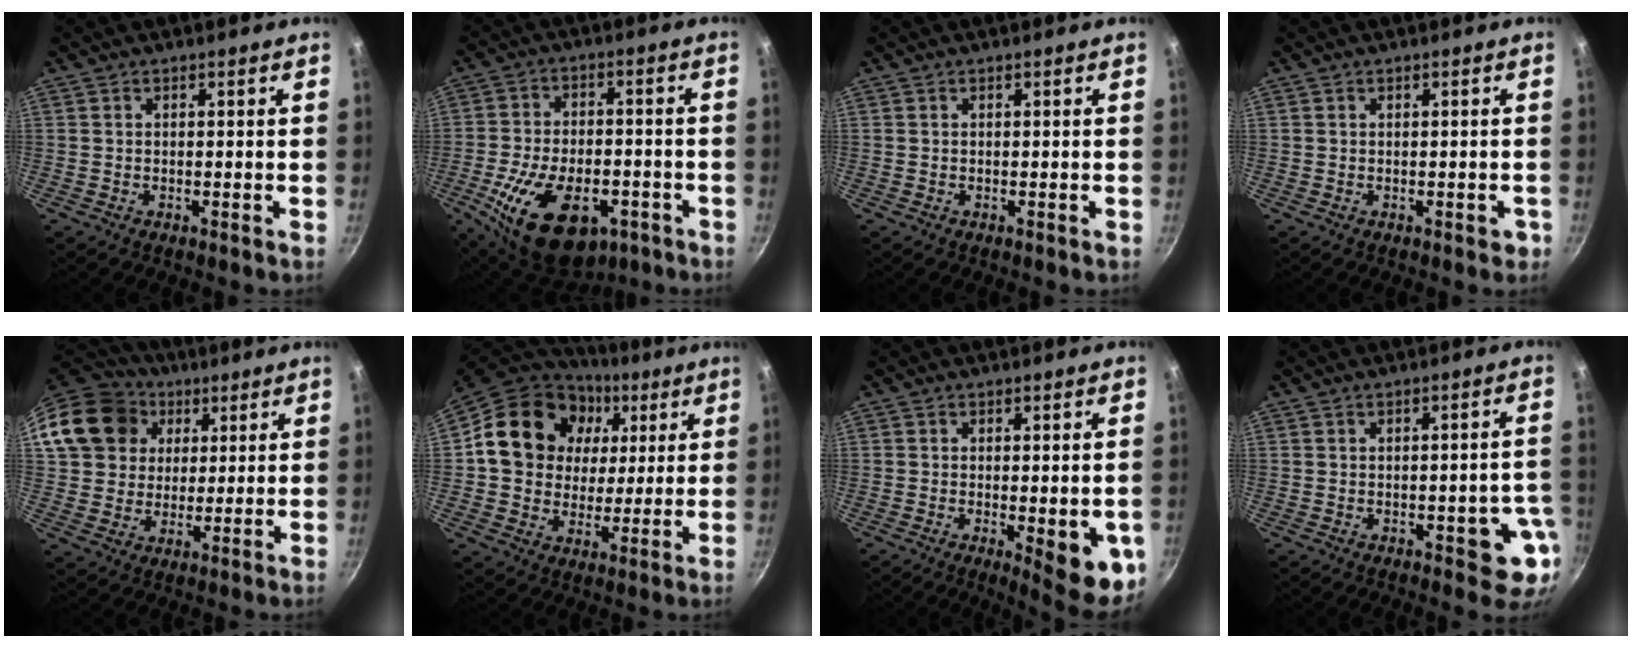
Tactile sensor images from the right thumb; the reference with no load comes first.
{"total": 19.9, "force": [-8.1, 11.4, 14.1], "torque": [-0.223, 0.020, -0.119]}
{"total": 0.0}
{"total": 1.5, "force": [-0.4, 1.0, 1.1], "torque": [0.000, 0.009, -0.002]}
{"total": 17.3, "force": [6.1, 14.5, 7.4], "torque": [-0.133, 0.023, 0.109]}
{"total": 19.7, "force": [5.0, 16.4, 9.7], "torque": [-0.156, 0.010, 0.079]}
{"total": 10.8, "force": [-2.6, 3.3, 10.0], "torque": [-0.107, -0.005, -0.025]}
{"total": 7.9, "force": [-2.3, 3.6, 6.6], "torque": [-0.032, 0.014, -0.025]}